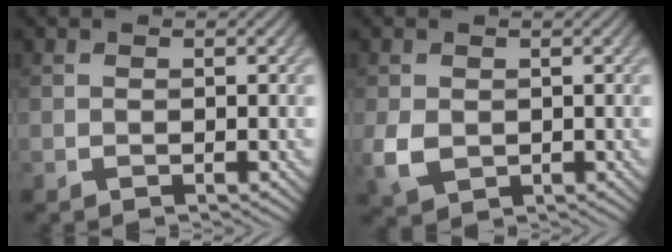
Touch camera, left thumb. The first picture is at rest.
{"total": 3.6, "force": [-0.2, 2.8, 2.3], "torque": [-0.061, -0.007, -0.001]}